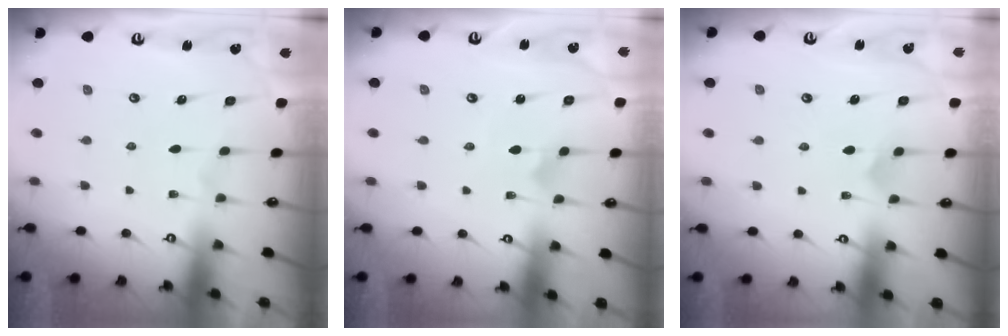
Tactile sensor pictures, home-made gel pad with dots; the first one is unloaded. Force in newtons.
{"total": 1.9, "press": 1.9, "slide": 0.1}
{"total": 4.9, "press": 4.9, "slide": 0.5}